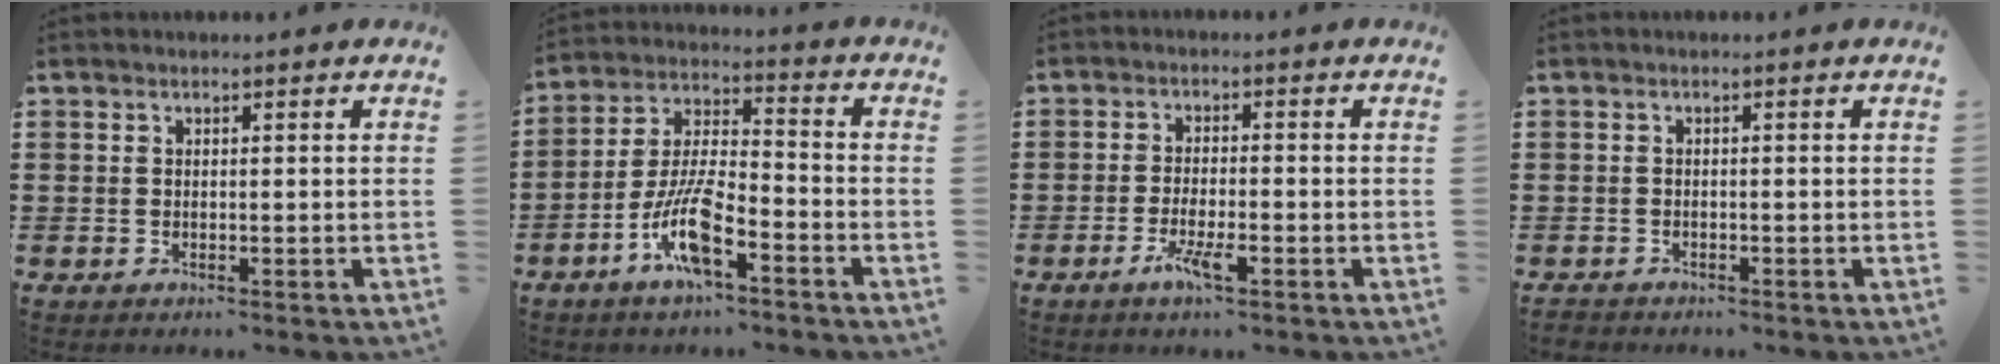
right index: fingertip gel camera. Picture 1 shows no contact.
{"total": 9.9, "force": [-5.3, 2.9, 7.8], "torque": [-0.179, -0.002, -0.102]}
{"total": 4.0, "force": [-2.1, 0.9, 3.3], "torque": [-0.073, -0.007, -0.042]}
{"total": 0.9, "force": [-0.9, 0.2, 0.0], "torque": [-0.003, -0.001, -0.020]}